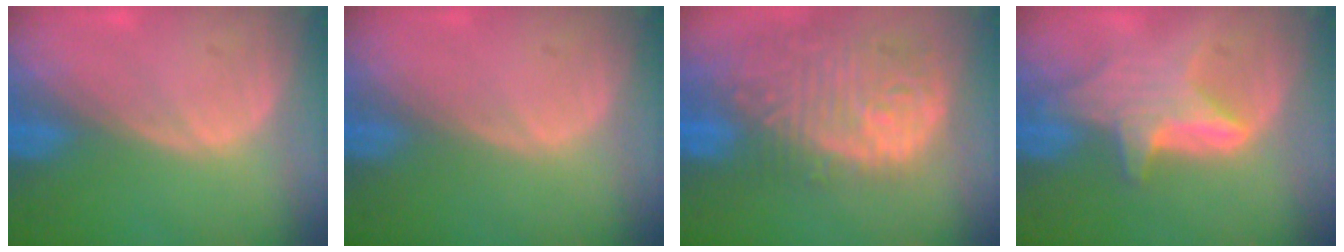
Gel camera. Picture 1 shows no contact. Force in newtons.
{"total": 0.0}
{"total": 13.8, "press": 11.5, "slide": 7.7}
{"total": 6.1, "press": 6.0, "slide": 0.5}